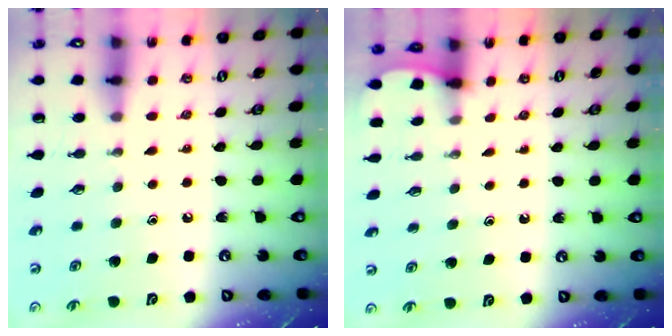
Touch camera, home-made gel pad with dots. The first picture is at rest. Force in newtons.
{"total": 1.9, "press": 1.9, "slide": 0.2}